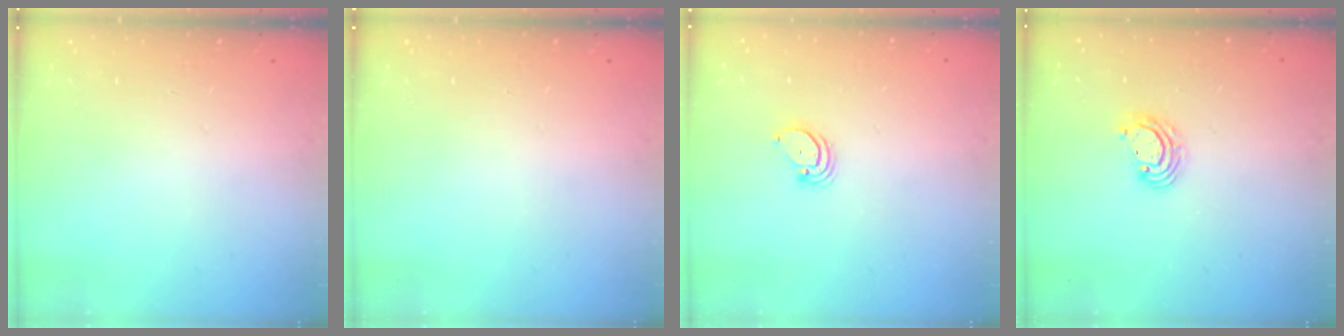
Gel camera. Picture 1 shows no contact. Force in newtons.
{"total": 0.0}
{"total": 2.0, "press": 2.0, "slide": 0.1}
{"total": 4.6, "press": 4.6, "slide": 0.2}